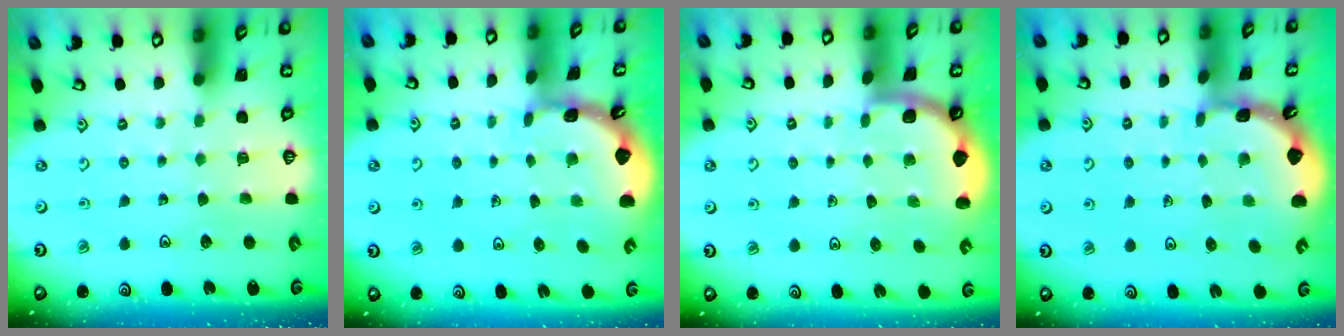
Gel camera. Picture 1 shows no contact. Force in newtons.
{"total": 1.7, "press": 1.7, "slide": 0.1}
{"total": 1.5, "press": 1.5, "slide": 0.0}
{"total": 1.6, "press": 1.6, "slide": 0.1}